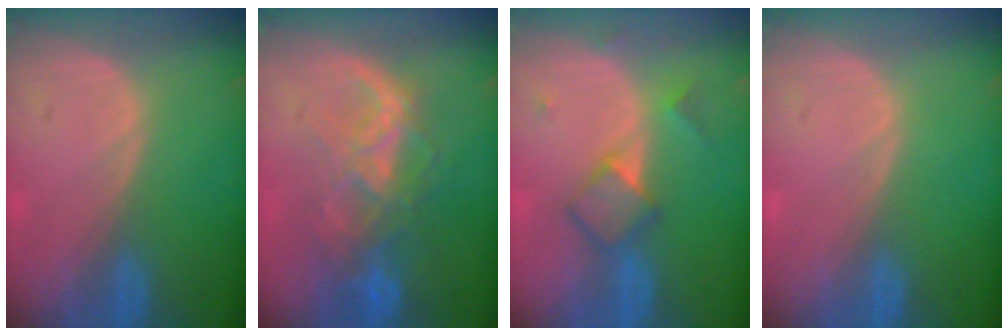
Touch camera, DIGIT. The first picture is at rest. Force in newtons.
{"total": 8.8, "press": 7.5, "slide": 4.7}
{"total": 5.0, "press": 4.9, "slide": 1.0}
{"total": 0.0}